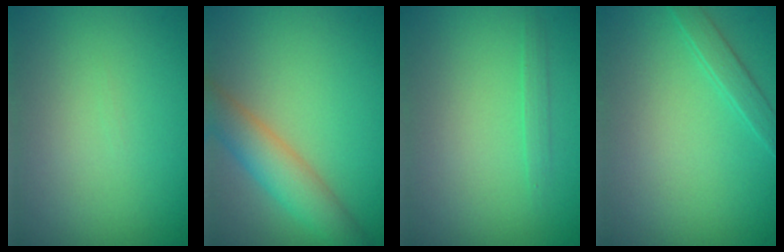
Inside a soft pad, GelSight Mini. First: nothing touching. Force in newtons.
{"total": 4.5, "press": 4.5, "slide": 0.2}
{"total": 0.9, "press": 0.9, "slide": 0.1}
{"total": 1.4, "press": 1.4, "slide": 0.1}